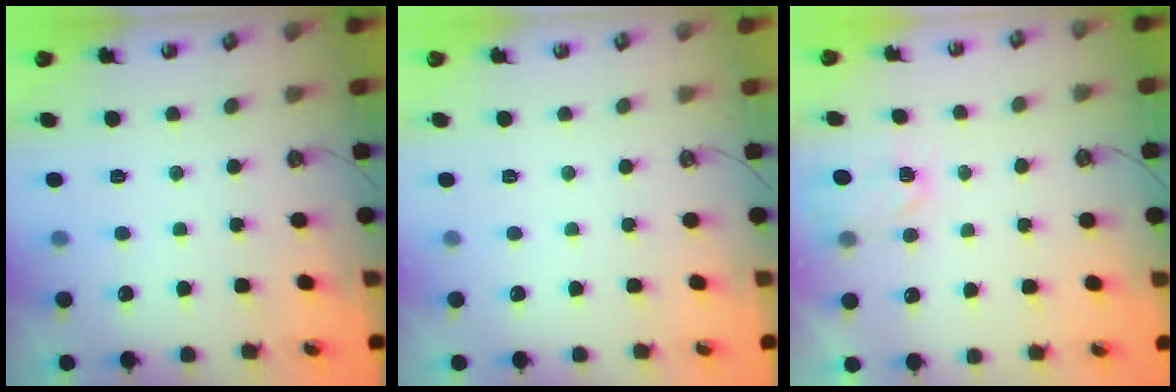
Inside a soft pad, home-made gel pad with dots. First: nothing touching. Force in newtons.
{"total": 0.0}
{"total": 2.5, "press": 2.4, "slide": 0.4}